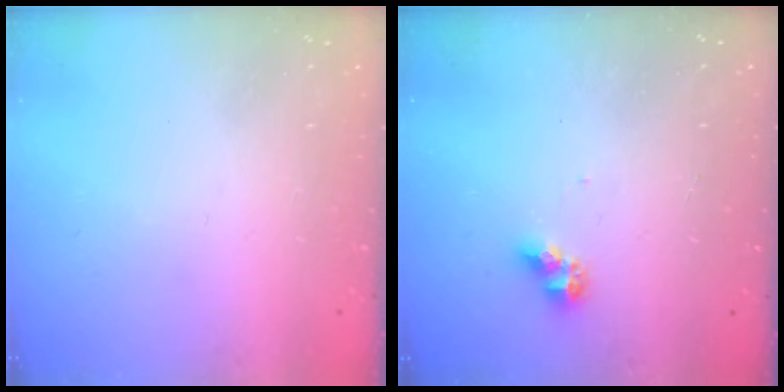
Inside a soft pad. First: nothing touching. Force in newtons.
{"total": 6.3, "press": 6.3, "slide": 0.5}